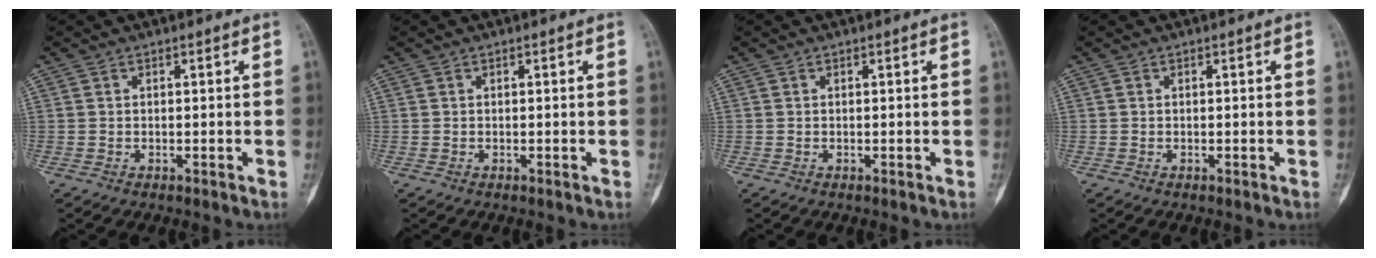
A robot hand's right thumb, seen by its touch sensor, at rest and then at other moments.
{"total": 0.0}
{"total": 0.0}
{"total": 0.0}